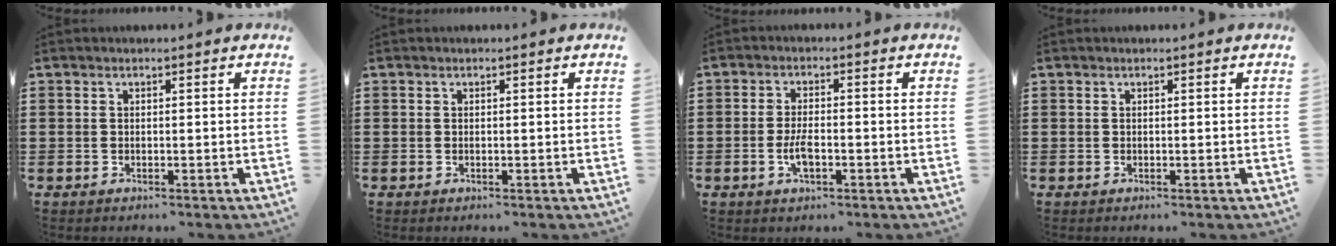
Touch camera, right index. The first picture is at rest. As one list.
[{"total": 0.0}, {"total": 3.8, "force": [-1.2, 1.4, 3.3], "torque": [-0.072, -0.002, -0.024]}, {"total": 0.0}]